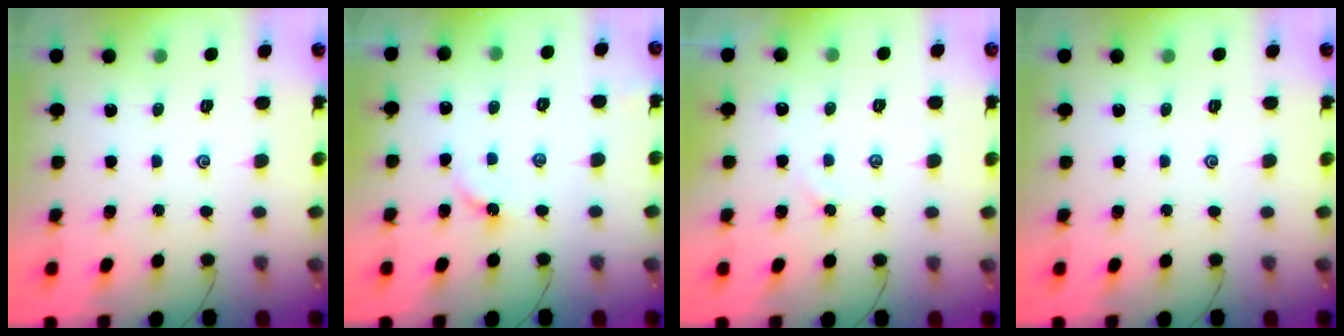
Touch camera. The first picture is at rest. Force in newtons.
{"total": 2.6, "press": 2.5, "slide": 0.4}
{"total": 1.7, "press": 1.6, "slide": 0.4}
{"total": 0.0}